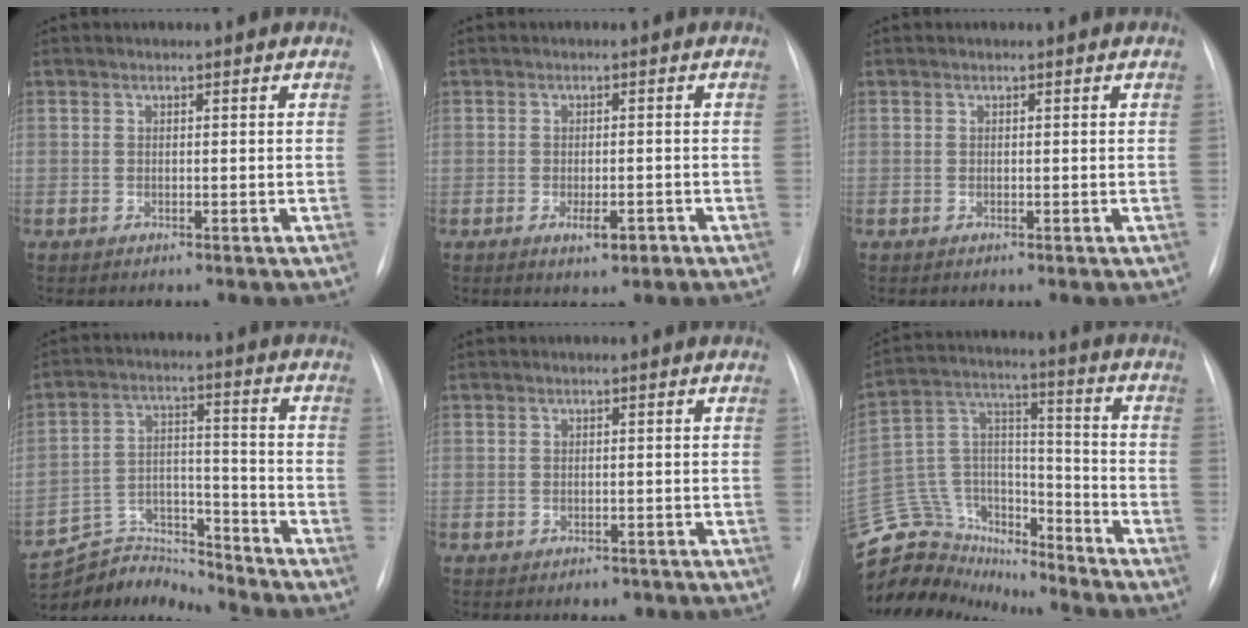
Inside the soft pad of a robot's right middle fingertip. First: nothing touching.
{"total": 2.9, "force": [-1.5, 0.9, 2.3], "torque": [-0.034, 0.000, -0.019]}
{"total": 0.0}
{"total": 10.3, "force": [-10.2, 0.8, -1.1], "torque": [0.023, 0.042, -0.186]}
{"total": 1.5, "force": [-1.0, 0.9, 0.6], "torque": [-0.010, 0.000, -0.007]}
{"total": 21.6, "force": [-19.9, 7.1, 4.6], "torque": [-0.119, 0.060, -0.327]}